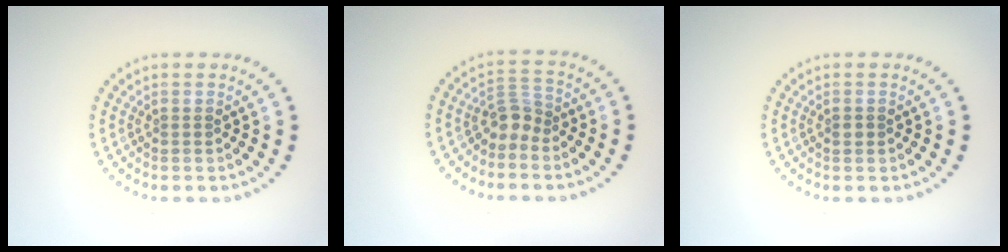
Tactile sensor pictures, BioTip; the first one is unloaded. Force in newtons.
{"total": 2.2, "press": 1.7, "slide": 1.4}
{"total": 0.8, "press": 0.8, "slide": 0.1}